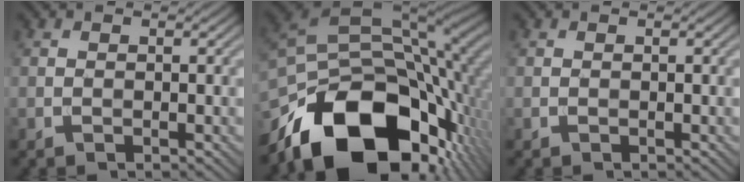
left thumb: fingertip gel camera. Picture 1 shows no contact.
{"total": 18.9, "force": [-9.1, 10.6, 12.8], "torque": [-0.236, -0.039, -0.145]}
{"total": 0.0}